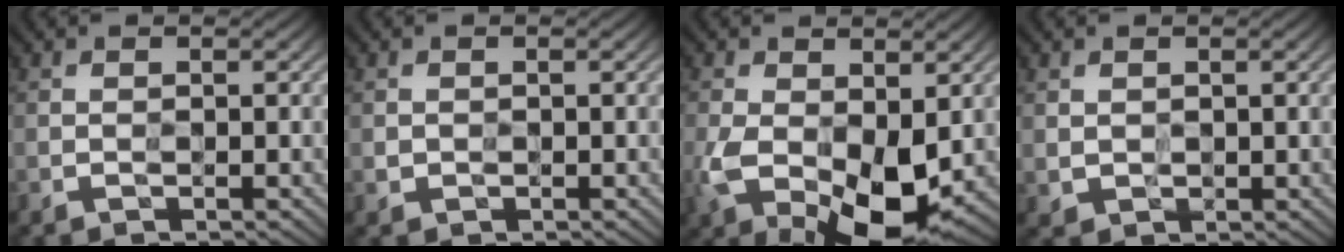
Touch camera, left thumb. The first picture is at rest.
{"total": 1.2, "force": [-0.2, 1.1, 0.4], "torque": [-0.007, -0.007, -0.003]}
{"total": 11.8, "force": [-3.0, 6.7, 9.3], "torque": [-0.194, -0.045, -0.033]}
{"total": 2.0, "force": [0.8, 1.6, 0.9], "torque": [-0.026, -0.005, 0.017]}